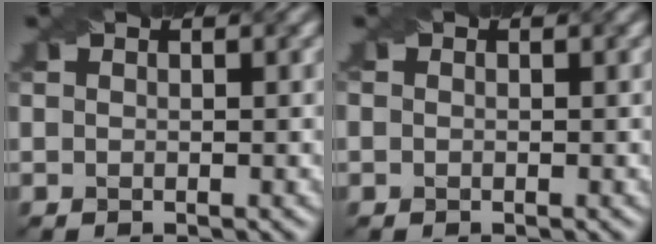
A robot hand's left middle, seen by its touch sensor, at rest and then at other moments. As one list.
[{"total": 0.5, "force": [-0.1, 0.5, 0.2], "torque": [-0.001, -0.004, 0.001]}]